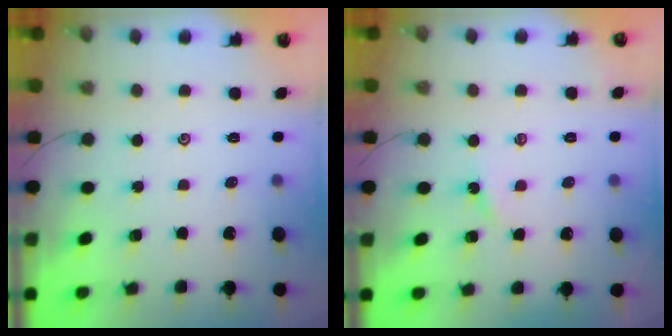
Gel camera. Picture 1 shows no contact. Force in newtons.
{"total": 2.8, "press": 2.7, "slide": 0.4}